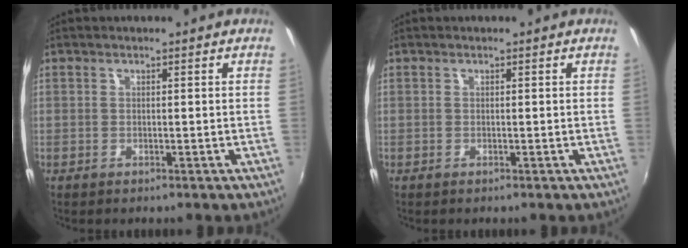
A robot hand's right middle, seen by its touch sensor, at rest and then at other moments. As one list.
[{"total": 0.0}]